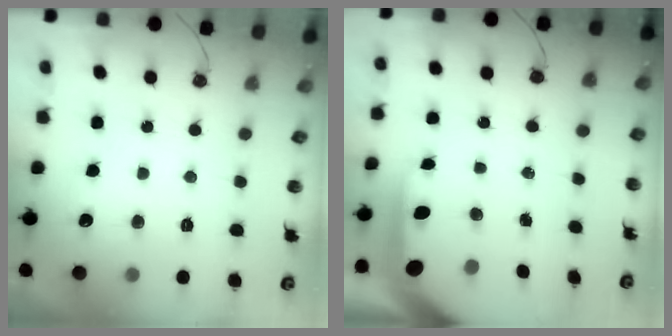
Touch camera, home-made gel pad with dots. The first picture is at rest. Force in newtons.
{"total": 8.8, "press": 8.7, "slide": 0.9}